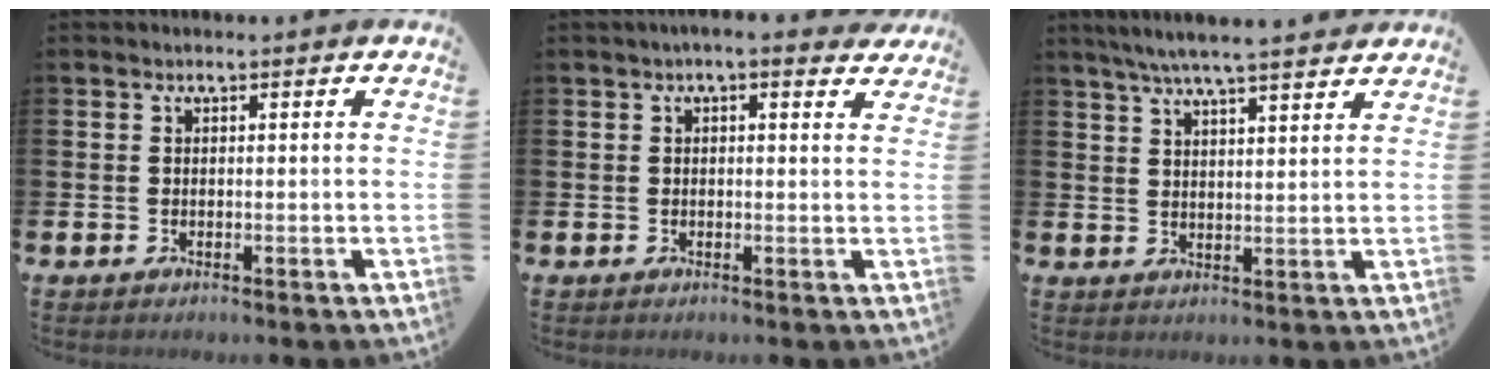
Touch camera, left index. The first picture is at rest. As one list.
[{"total": 1.8, "force": [1.5, 0.3, 0.9], "torque": [-0.013, -0.003, 0.024]}, {"total": 6.0, "force": [5.7, 0.1, 2.1], "torque": [-0.056, -0.020, 0.102]}]